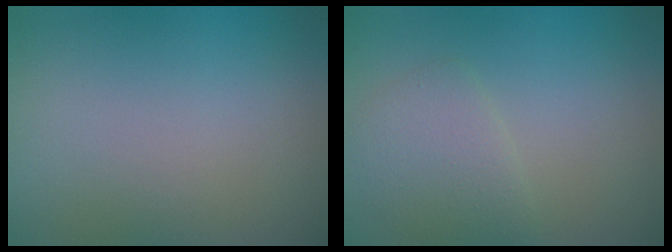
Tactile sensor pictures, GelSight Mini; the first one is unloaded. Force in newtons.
{"total": 2.7, "press": 2.7, "slide": 0.1}